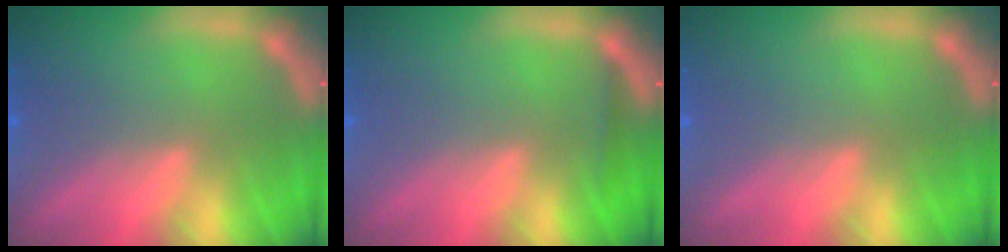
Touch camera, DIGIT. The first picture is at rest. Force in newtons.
{"total": 0.9}
{"total": 0.0}